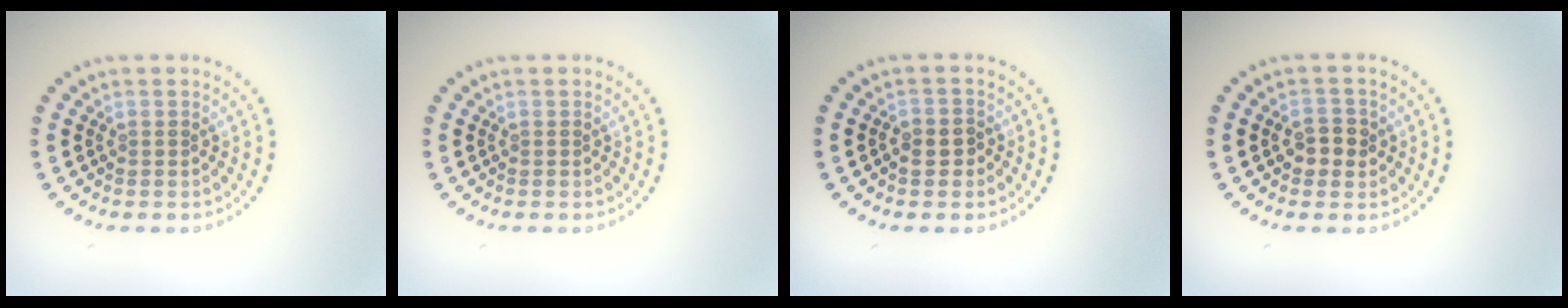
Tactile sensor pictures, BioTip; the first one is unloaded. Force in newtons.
{"total": 0.0}
{"total": 1.5, "press": 1.3, "slide": 0.6}
{"total": 2.3, "press": 2.3, "slide": 0.3}